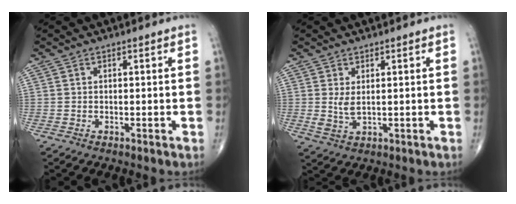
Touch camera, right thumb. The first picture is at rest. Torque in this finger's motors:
{"motor_torque": [0.04, 0.04, -0.02, -0.09, 0.14]}